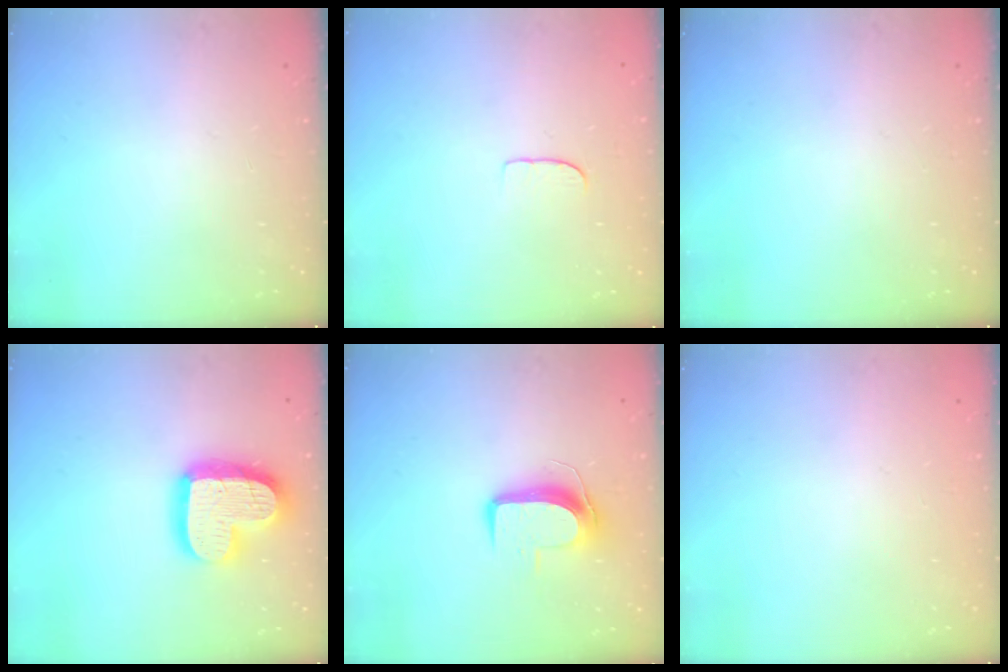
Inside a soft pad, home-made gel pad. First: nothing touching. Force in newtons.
{"total": 4.5, "press": 4.5, "slide": 0.3}
{"total": 0.0}
{"total": 17.7, "press": 17.7, "slide": 1.5}
{"total": 10.1, "press": 10.1, "slide": 0.9}
{"total": 0.7, "press": 0.6, "slide": 0.3}